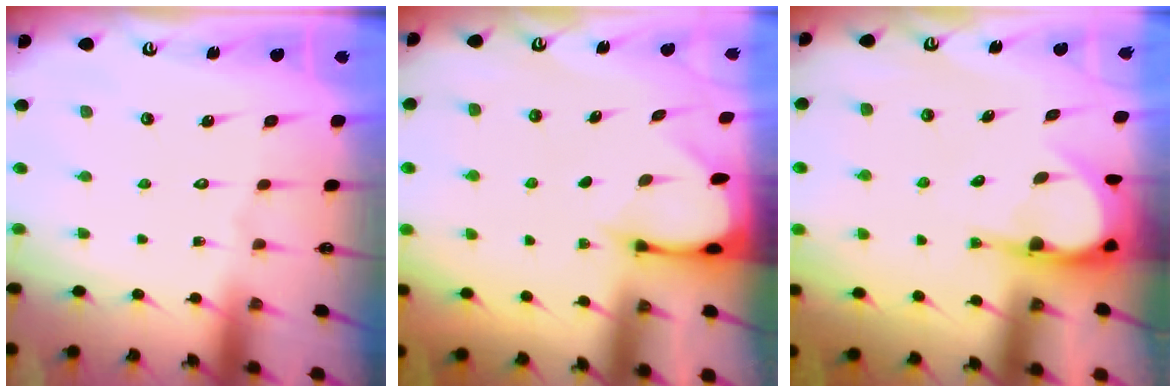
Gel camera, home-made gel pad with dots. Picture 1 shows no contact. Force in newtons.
{"total": 2.4, "press": 2.4, "slide": 0.3}
{"total": 5.8, "press": 5.8, "slide": 0.6}